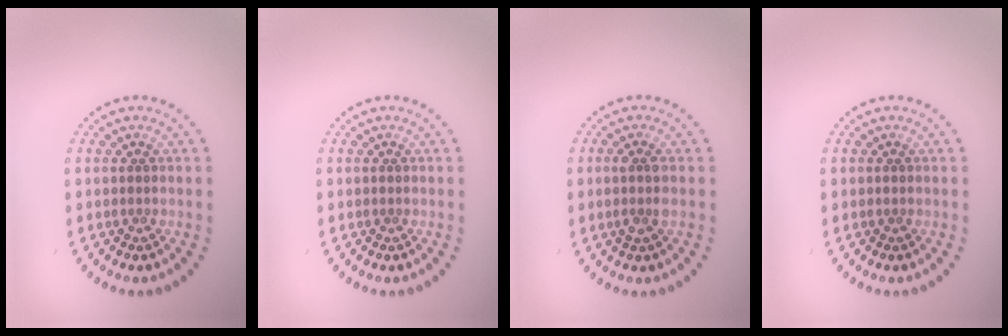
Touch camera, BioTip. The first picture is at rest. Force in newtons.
{"total": 0.0}
{"total": 1.7, "press": 1.6, "slide": 0.7}
{"total": 0.0}